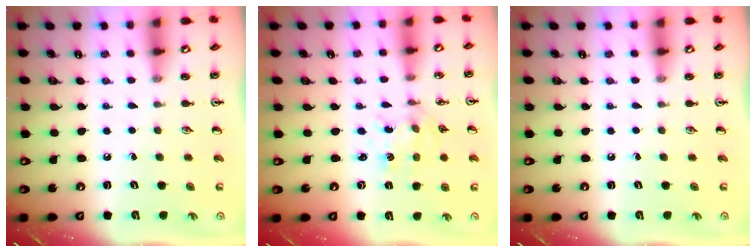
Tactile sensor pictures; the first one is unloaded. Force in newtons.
{"total": 1.5, "press": 1.4, "slide": 0.5}
{"total": 0.0}